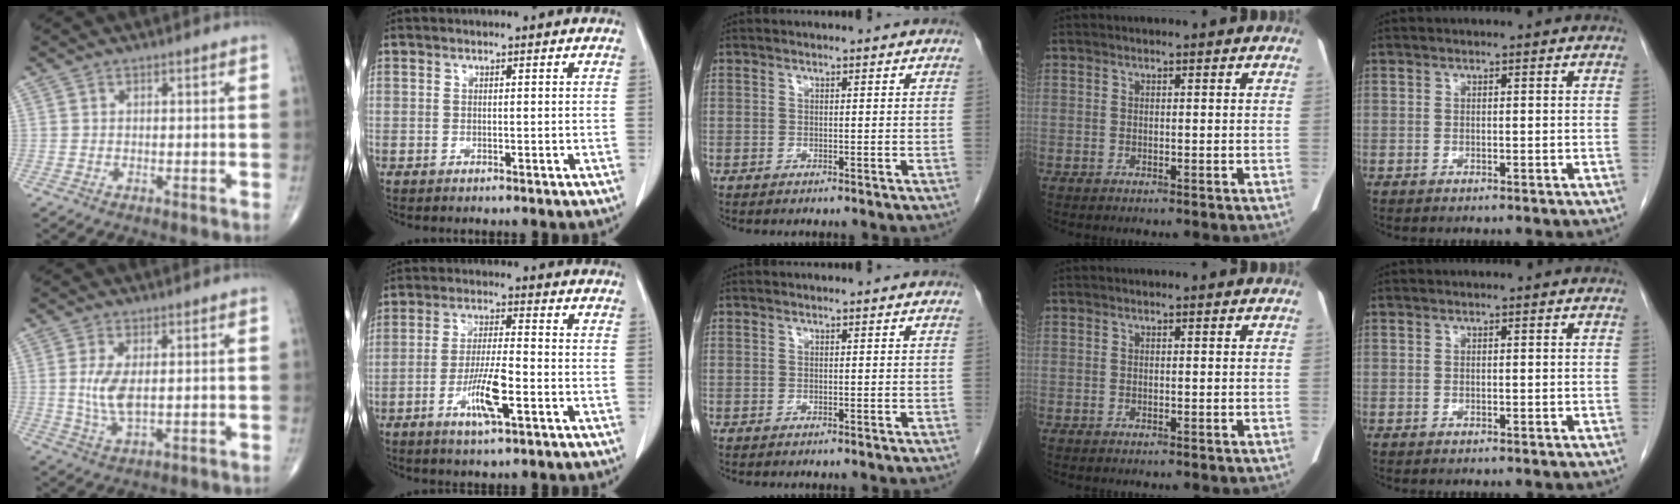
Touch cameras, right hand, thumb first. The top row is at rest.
{"thumb": {"total": 5.9, "force": [0.7, 2.4, 5.4], "torque": [-0.116, -0.011, 0.019]}, "index": {"total": 7.7, "force": [-3.0, 0.9, 7.0], "torque": [-0.133, -0.006, -0.052]}}